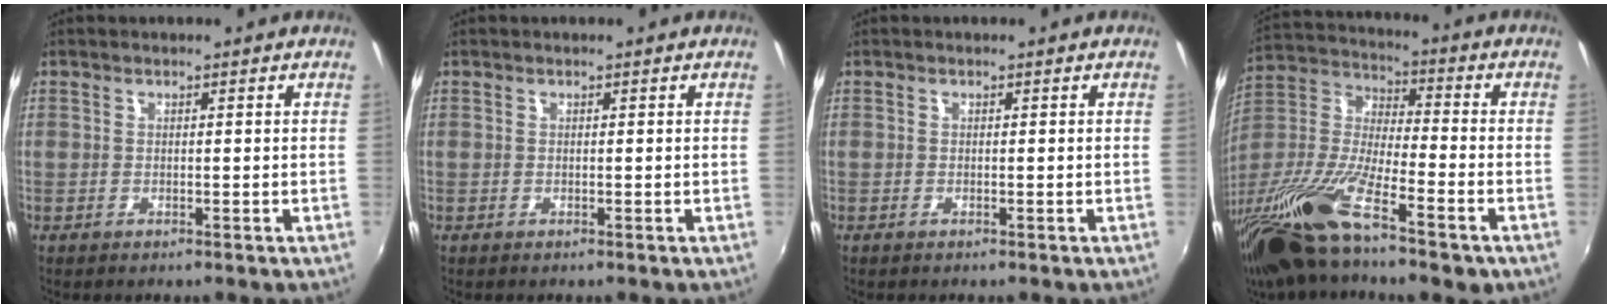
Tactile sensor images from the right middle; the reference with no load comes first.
{"total": 0.0}
{"total": 0.0}
{"total": 22.4, "force": [-14.2, 5.2, 16.5], "torque": [-0.331, -0.040, -0.272]}